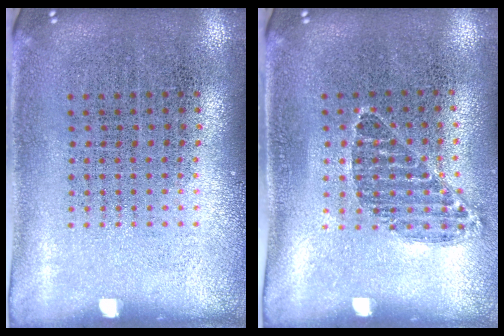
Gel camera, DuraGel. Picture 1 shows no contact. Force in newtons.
{"total": 0.9, "press": 0.7, "slide": 0.5}